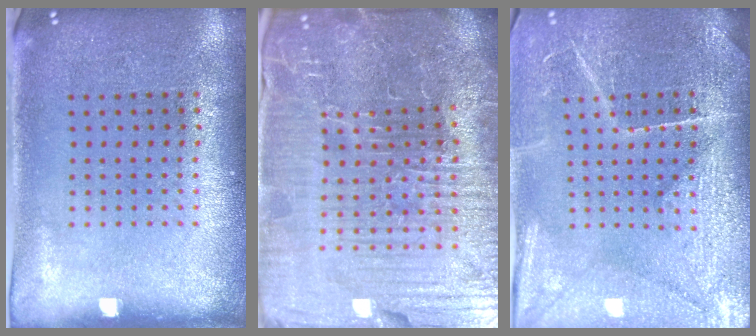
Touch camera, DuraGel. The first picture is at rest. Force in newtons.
{"total": 6.9, "press": 6.3, "slide": 2.9}
{"total": 4.0, "press": 3.8, "slide": 1.3}